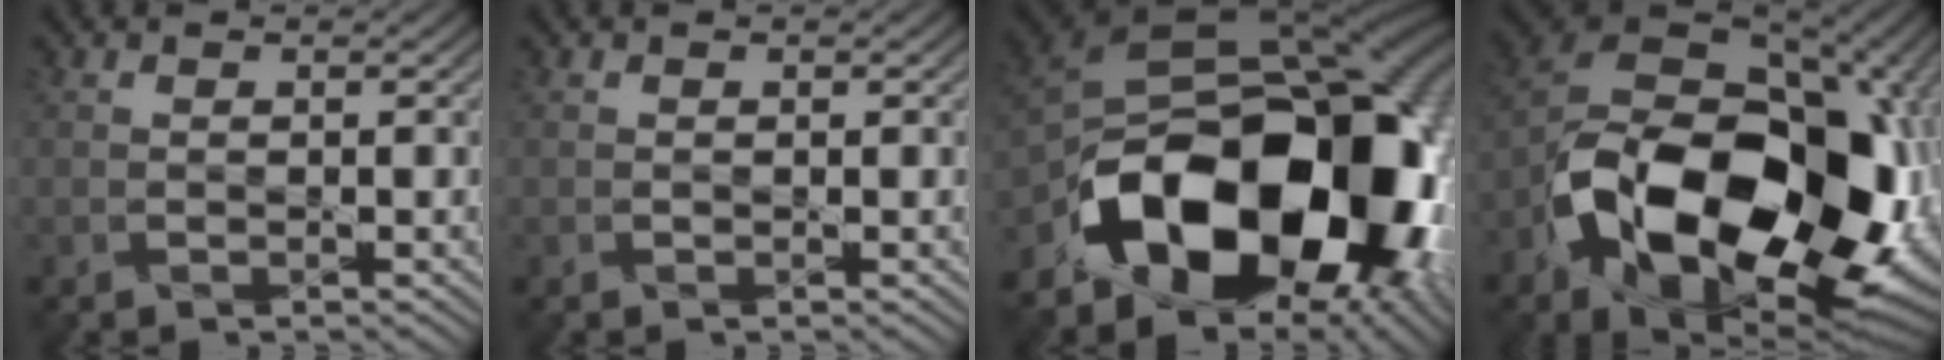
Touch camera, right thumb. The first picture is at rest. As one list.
[{"total": 0.0}, {"total": 20.2, "force": [-7.4, 13.1, 13.5], "torque": [-0.237, -0.044, -0.108]}, {"total": 21.9, "force": [-6.9, 13.7, 15.6], "torque": [-0.319, -0.058, -0.086]}]